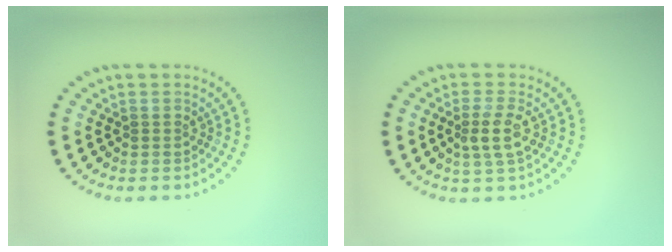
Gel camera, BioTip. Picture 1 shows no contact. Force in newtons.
{"total": 2.4, "press": 2.2, "slide": 1.1}